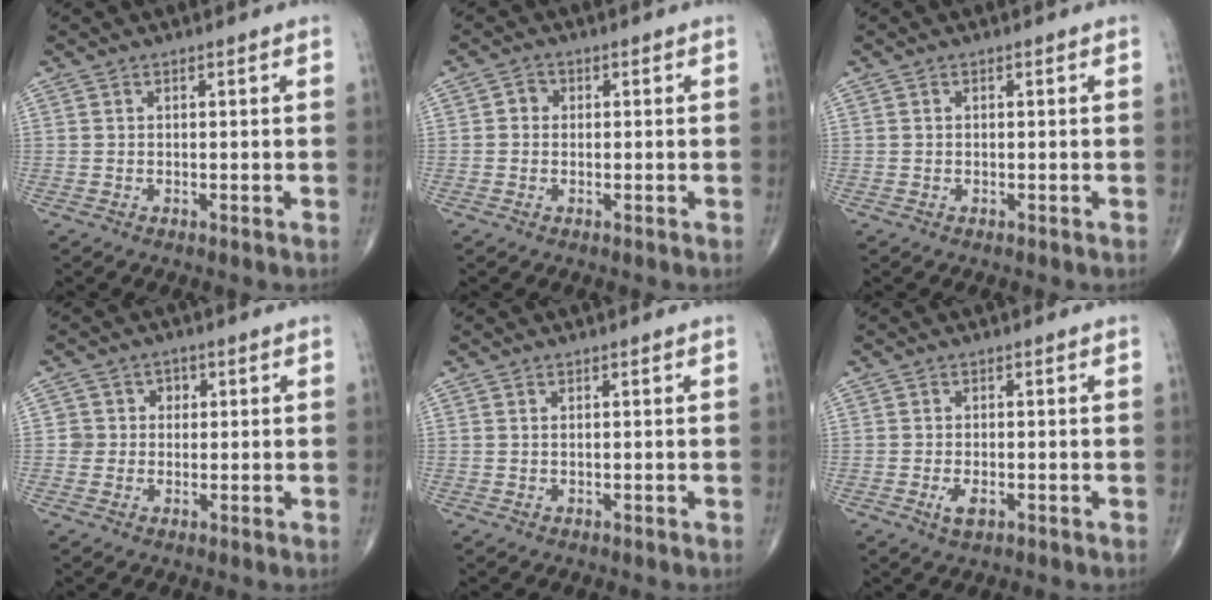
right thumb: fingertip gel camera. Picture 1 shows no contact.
{"total": 1.9, "force": [0.0, 1.7, 0.8], "torque": [-0.001, 0.005, -0.006]}
{"total": 0.0}
{"total": 3.3, "force": [0.3, 3.3, 0.1], "torque": [0.030, 0.008, -0.002]}
{"total": 0.0}
{"total": 2.5, "force": [-0.9, 1.1, 2.1], "torque": [-0.041, -0.003, -0.015]}